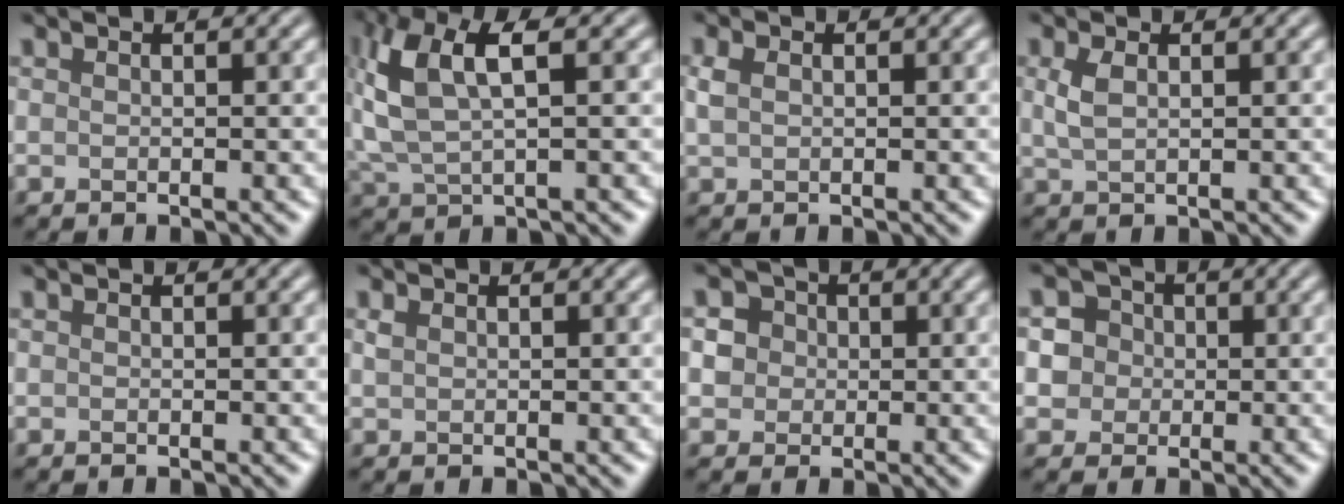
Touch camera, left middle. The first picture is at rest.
{"total": 6.8, "force": [1.9, 2.8, 5.9], "torque": [-0.139, 0.011, 0.036]}
{"total": 1.4, "force": [0.5, 0.9, 1.0], "torque": [-0.024, 0.002, 0.010]}
{"total": 1.9, "force": [0.6, 1.0, 1.5], "torque": [-0.040, 0.000, 0.015]}
{"total": 0.0}
{"total": 0.7, "force": [0.4, 0.5, 0.4], "torque": [-0.010, 0.000, 0.010]}
{"total": 4.2, "force": [1.3, 3.6, 1.6], "torque": [-0.019, 0.021, 0.009]}
{"total": 4.4, "force": [0.8, 4.1, 1.5], "torque": [-0.010, 0.026, -0.003]}